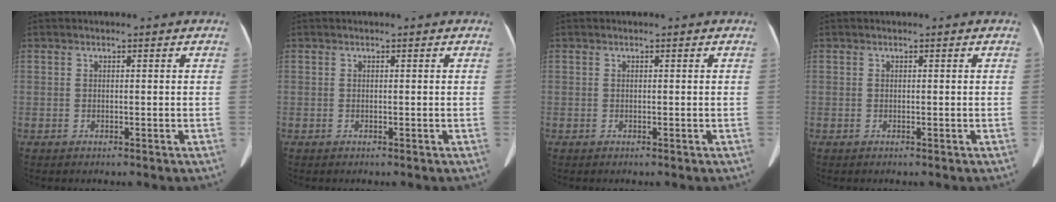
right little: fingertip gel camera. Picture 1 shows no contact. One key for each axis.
{"total": 0.0}
{"total": 0.0}
{"total": 0.0}